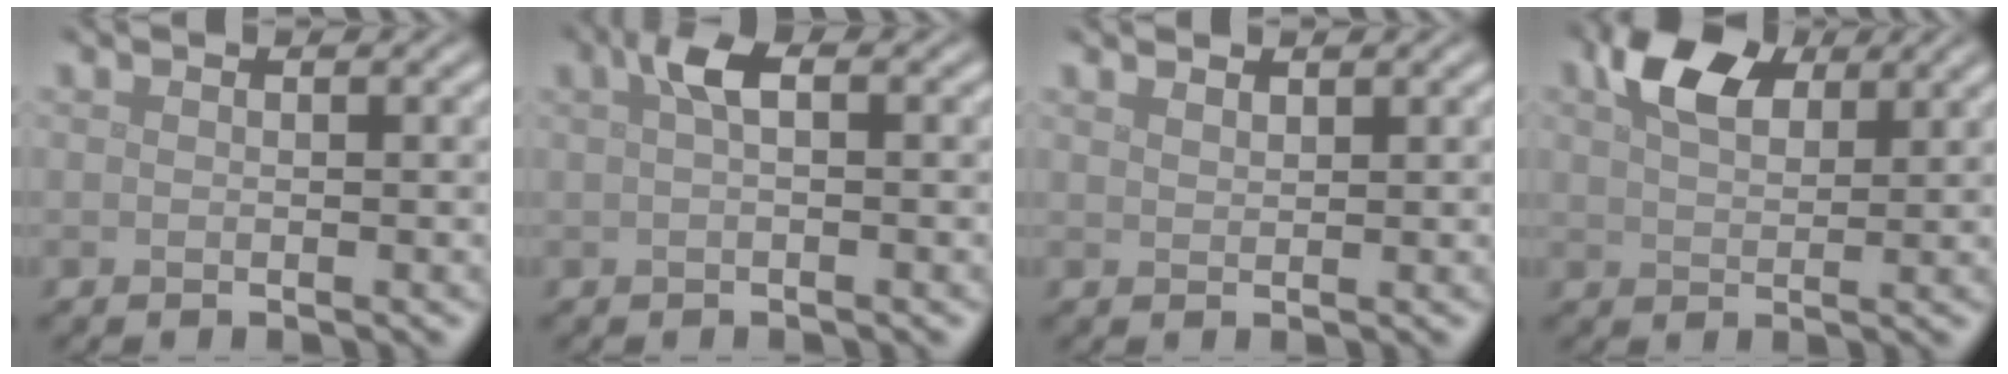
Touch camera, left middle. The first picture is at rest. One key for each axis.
{"total": 2.1, "fx": 0.6, "fy": 0.8, "fz": 1.8, "tx": -0.038, "ty": 0.009, "tz": 0.008}
{"total": 1.2, "fx": 1.1, "fy": 0.3, "fz": 0.2, "tx": -0.009, "ty": -0.003, "tz": 0.023}
{"total": 5.8, "fx": 3.1, "fy": 3.2, "fz": 3.6, "tx": -0.071, "ty": 0.008, "tz": 0.054}